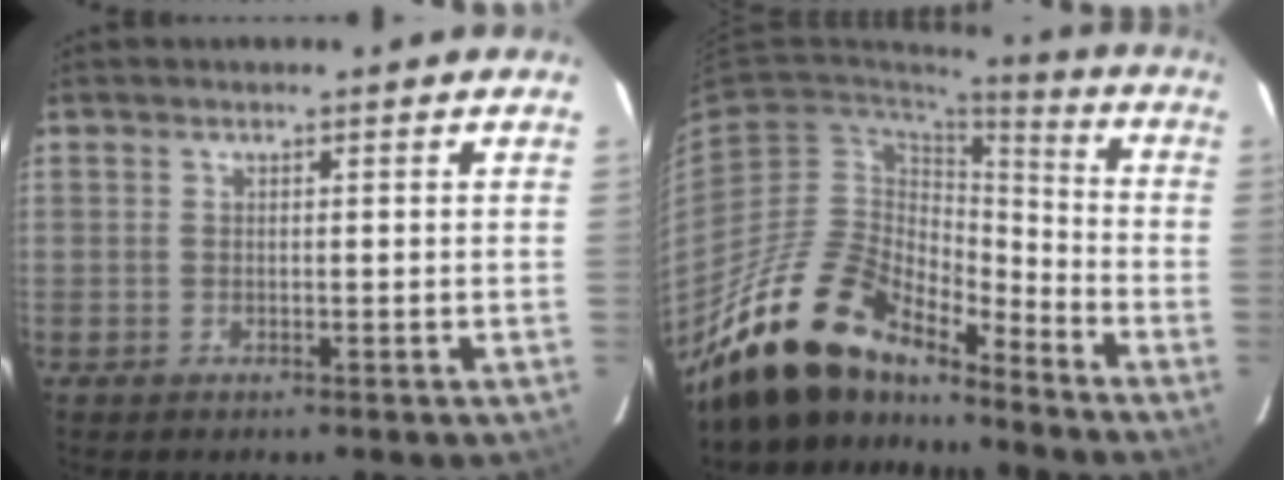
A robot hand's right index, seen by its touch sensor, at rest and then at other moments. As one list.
[{"total": 18.9, "force": [-15.9, 7.0, 7.6], "torque": [-0.142, 0.013, -0.280]}]